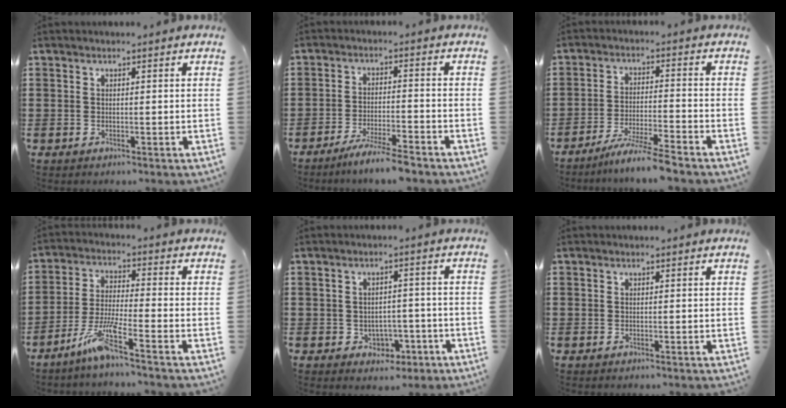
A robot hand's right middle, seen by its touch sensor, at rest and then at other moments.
{"total": 5.1, "force": [-4.5, -0.3, 2.3], "torque": [-0.051, -0.014, -0.086]}
{"total": 6.2, "force": [-5.4, -0.8, 2.8], "torque": [-0.056, -0.020, -0.102]}
{"total": 6.9, "force": [-4.7, 0.4, 5.1], "torque": [-0.108, -0.009, -0.091]}
{"total": 2.7, "force": [-1.3, 2.1, 1.0], "torque": [-0.020, 0.000, -0.031]}
{"total": 0.0}